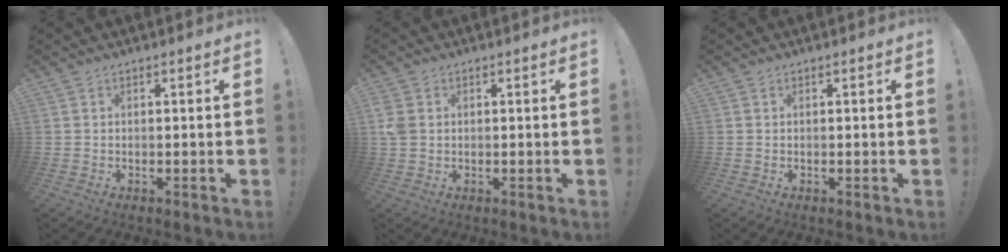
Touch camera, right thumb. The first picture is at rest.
{"total": 3.9, "force": [0.8, 3.0, 2.3], "torque": [-0.043, 0.003, 0.017]}
{"total": 0.0}